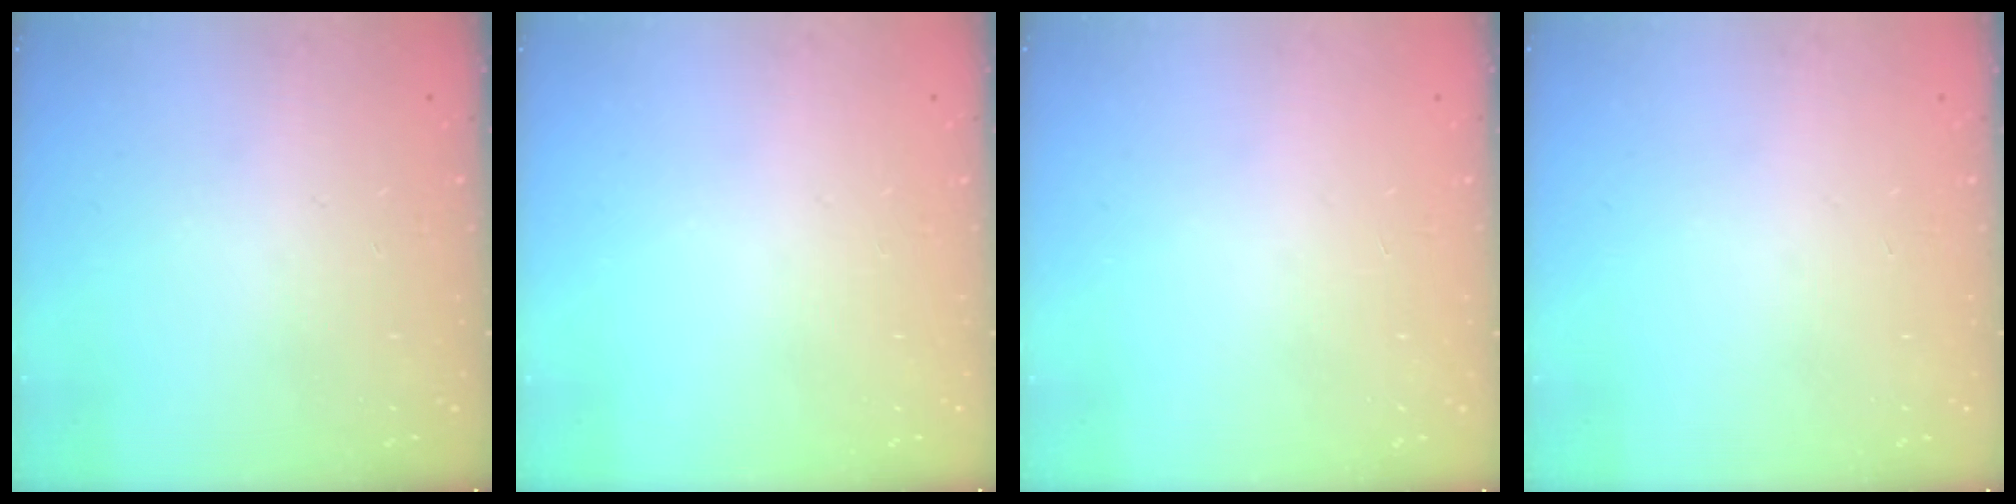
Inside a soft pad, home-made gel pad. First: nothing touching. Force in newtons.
{"total": 0.0}
{"total": 0.0}
{"total": 0.0}